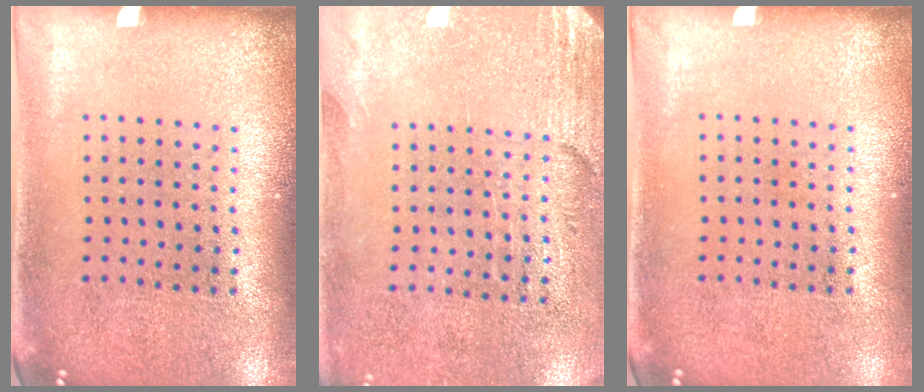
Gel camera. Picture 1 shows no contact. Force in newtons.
{"total": 2.8, "press": 2.5, "slide": 1.4}
{"total": 0.0}